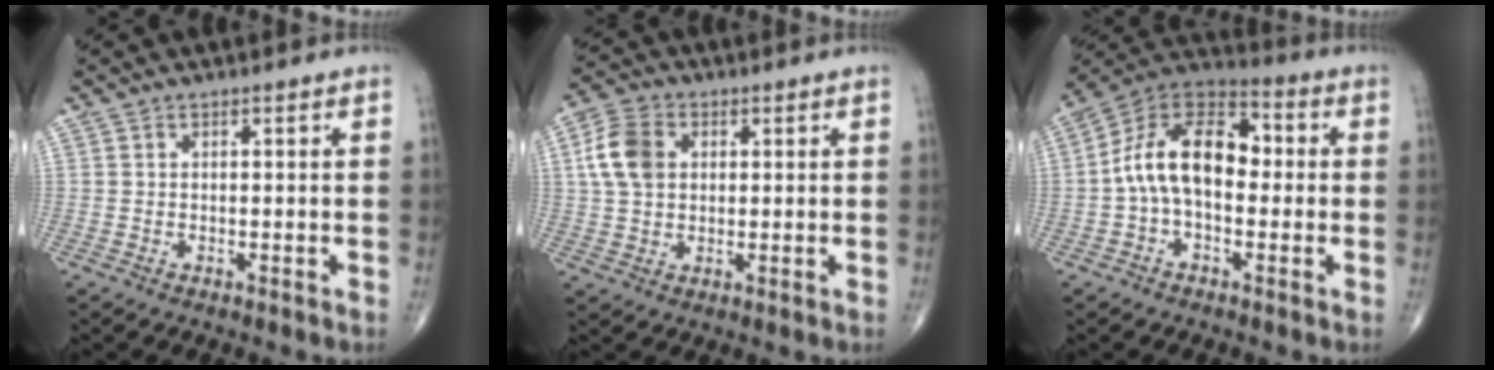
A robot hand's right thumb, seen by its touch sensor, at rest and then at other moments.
{"total": 8.4, "force": [1.8, 6.1, 5.5], "torque": [-0.103, 0.010, 0.031]}
{"total": 14.5, "force": [-0.4, 8.8, 11.6], "torque": [-0.184, 0.045, -0.022]}